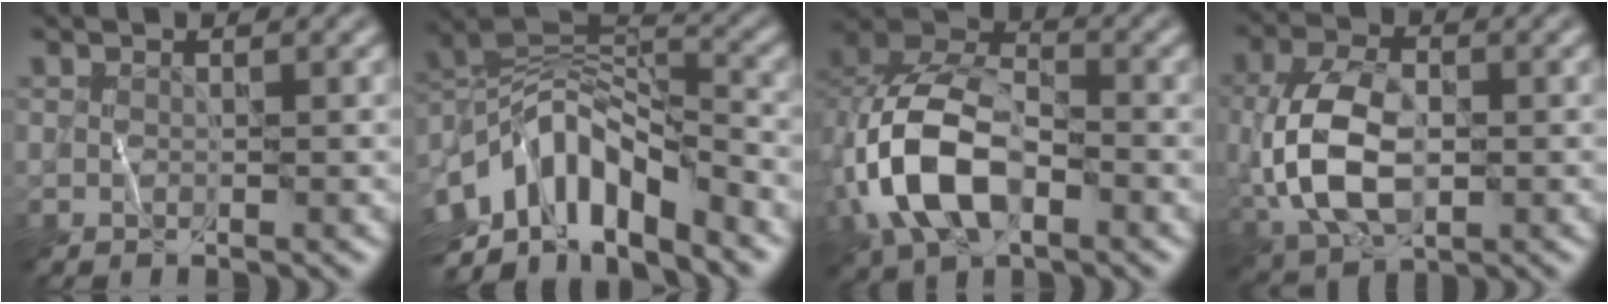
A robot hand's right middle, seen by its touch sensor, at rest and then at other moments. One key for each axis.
{"total": 10.3, "fx": -4.6, "fy": 4.6, "fz": 8.0, "tx": -0.130, "ty": 0.013, "tz": -0.095}
{"total": 9.3, "fx": -2.5, "fy": 5.7, "fz": 6.9, "tx": -0.152, "ty": 0.010, "tz": -0.057}
{"total": 8.0, "fx": -0.5, "fy": 4.9, "fz": 6.3, "tx": -0.144, "ty": -0.002, "tz": -0.012}